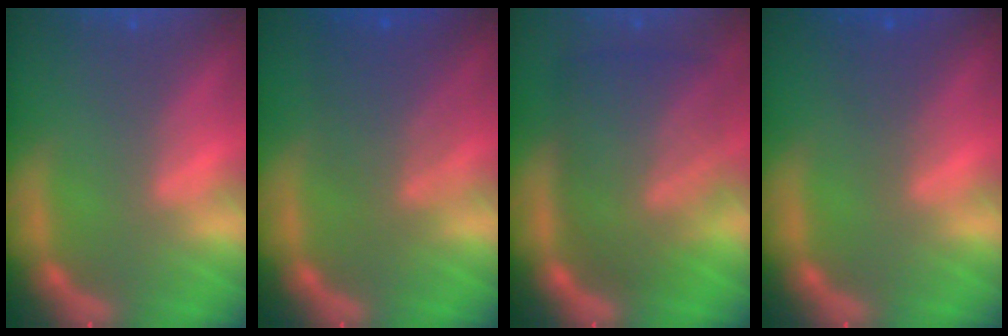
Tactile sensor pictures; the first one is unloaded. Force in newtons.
{"total": 5.6}
{"total": 9.5}
{"total": 2.0}